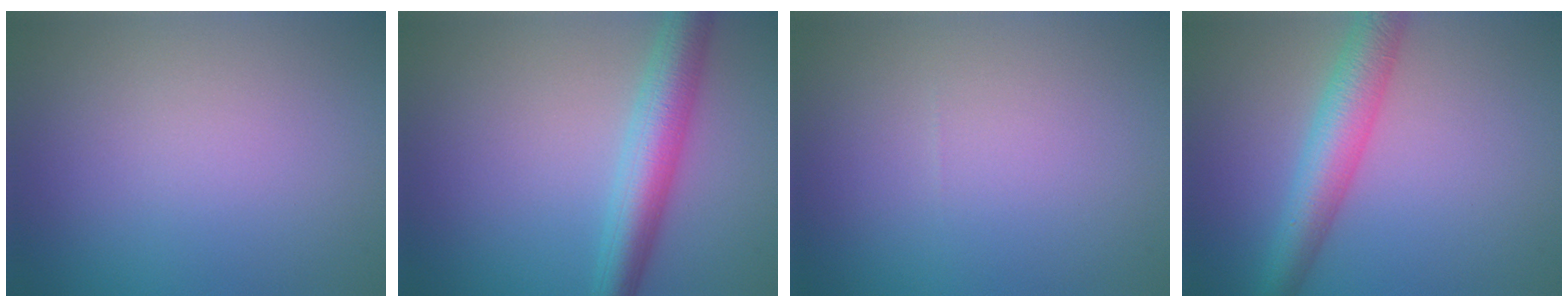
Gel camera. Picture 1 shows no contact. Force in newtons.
{"total": 5.1, "press": 5.1, "slide": 0.1}
{"total": 0.0}
{"total": 5.1, "press": 5.1, "slide": 0.1}